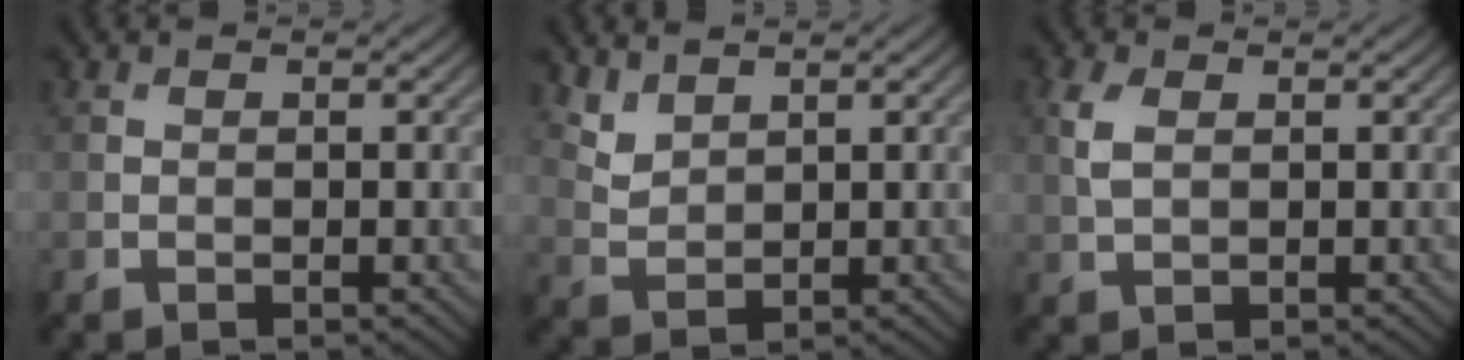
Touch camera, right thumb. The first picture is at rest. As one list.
[{"total": 3.1, "force": [2.5, 1.2, 1.2], "torque": [-0.038, -0.004, 0.064]}, {"total": 2.8, "force": [0.9, 1.6, 2.2], "torque": [-0.061, 0.003, 0.018]}]